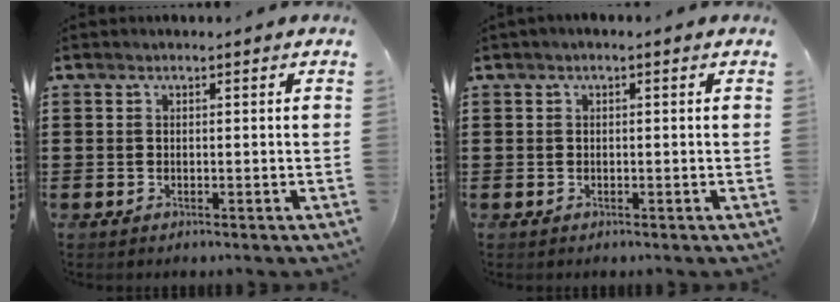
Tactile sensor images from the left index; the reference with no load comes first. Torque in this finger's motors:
{"motor_torque": [2.14, 0.00, 0.53, 0.12]}